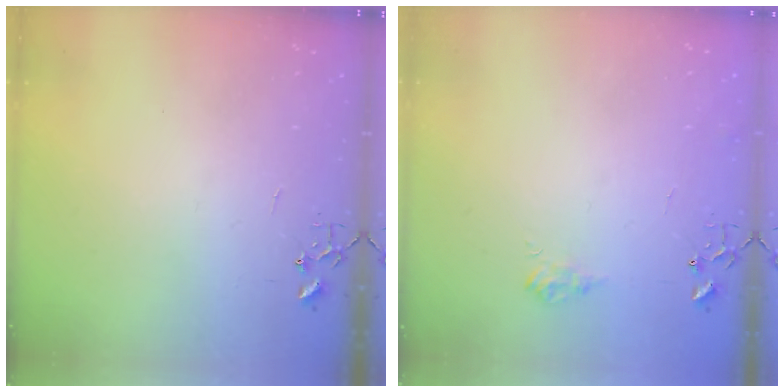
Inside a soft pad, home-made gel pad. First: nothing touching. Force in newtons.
{"total": 6.7, "press": 6.6, "slide": 0.9}